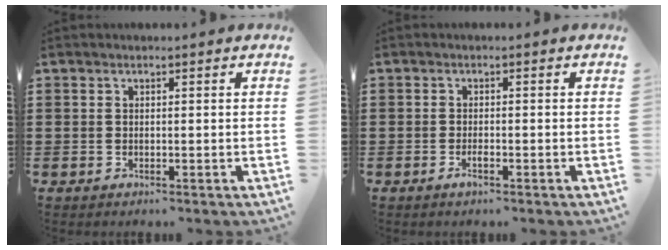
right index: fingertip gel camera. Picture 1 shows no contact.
{"total": 1.6, "force": [-1.0, 0.3, 1.3], "torque": [-0.032, -0.006, -0.019]}